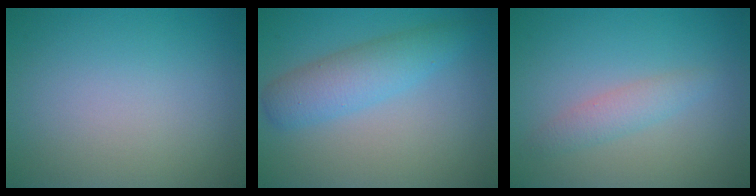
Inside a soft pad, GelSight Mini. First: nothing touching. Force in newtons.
{"total": 3.9, "press": 3.9, "slide": 0.1}
{"total": 1.8, "press": 1.8, "slide": 0.0}